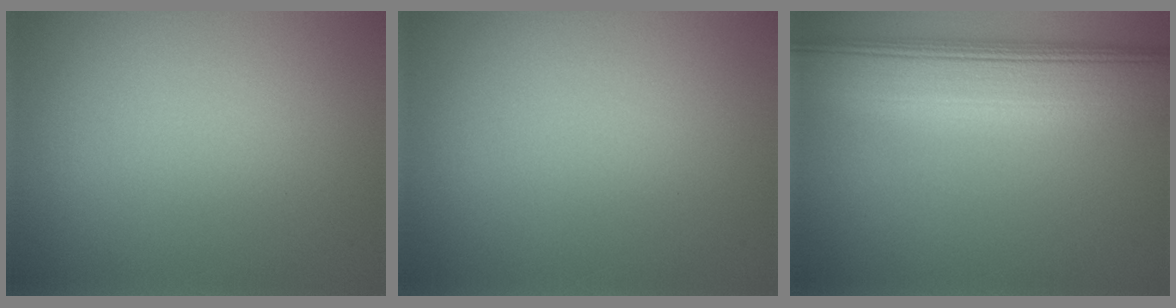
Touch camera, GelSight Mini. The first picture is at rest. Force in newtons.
{"total": 0.0}
{"total": 10.2, "press": 10.2, "slide": 1.1}